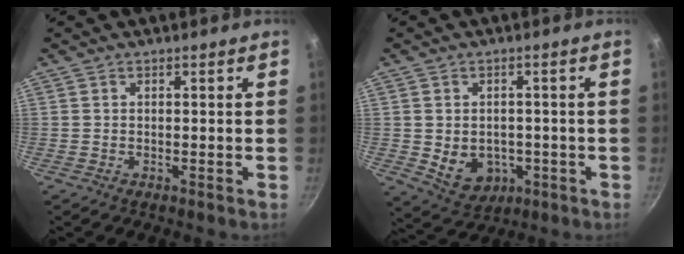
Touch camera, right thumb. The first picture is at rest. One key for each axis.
{"total": 8.0, "fx": -1.6, "fy": 6.3, "fz": 4.7, "tx": -0.049, "ty": -0.002, "tz": -0.008}